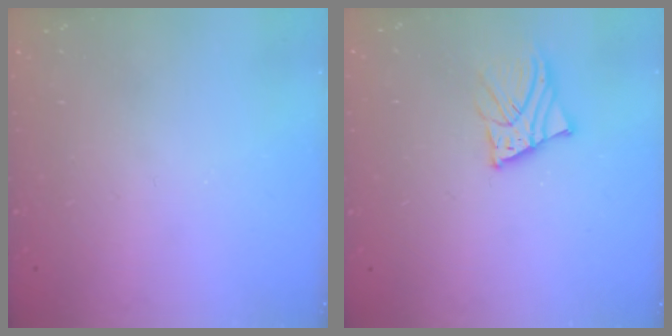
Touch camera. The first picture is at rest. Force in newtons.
{"total": 5.0, "press": 5.0, "slide": 0.7}